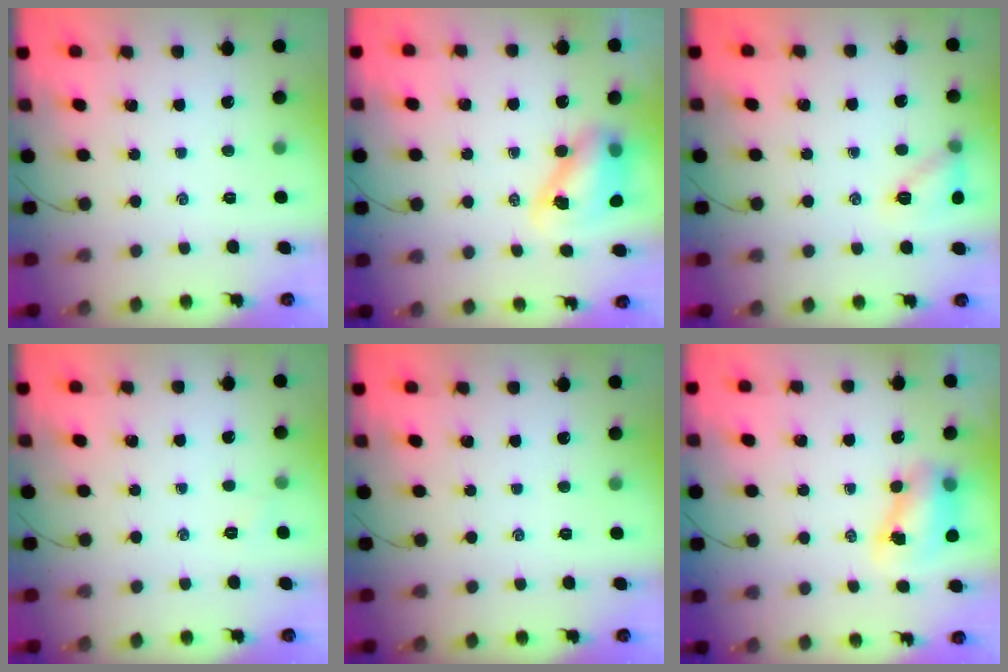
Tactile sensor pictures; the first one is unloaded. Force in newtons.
{"total": 8.6, "press": 8.4, "slide": 2.1}
{"total": 9.4, "press": 9.4, "slide": 0.7}
{"total": 3.6, "press": 3.5, "slide": 1.1}
{"total": 0.0}
{"total": 7.9, "press": 7.7, "slide": 1.5}